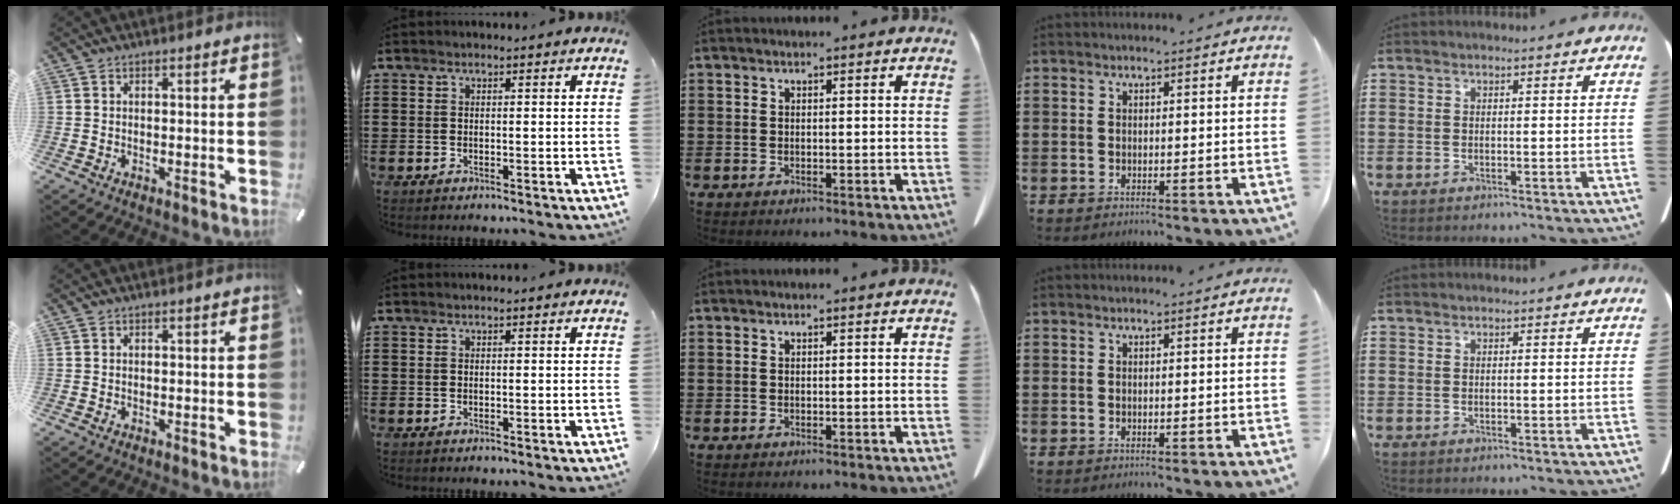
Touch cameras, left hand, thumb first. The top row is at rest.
{}